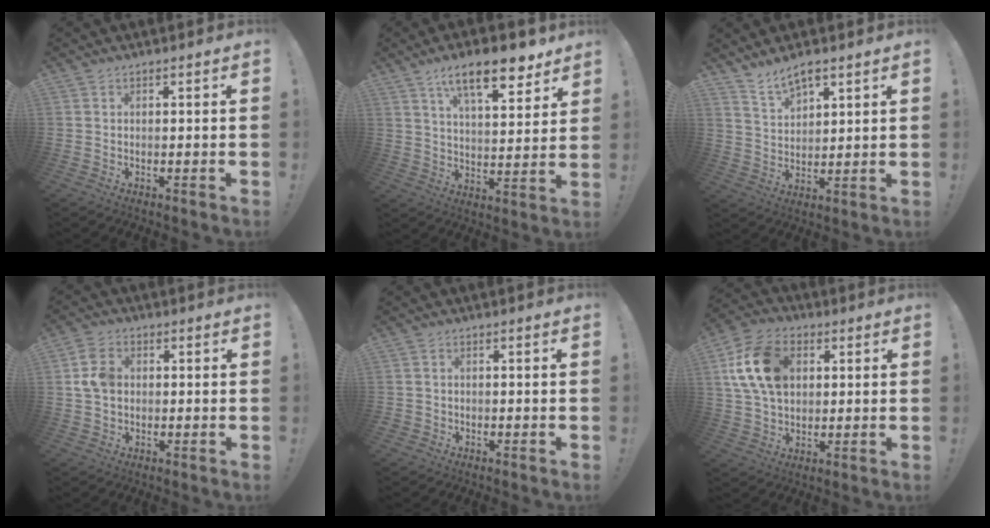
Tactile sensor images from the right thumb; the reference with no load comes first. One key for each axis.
{"total": 15.1, "fx": 9.4, "fy": 4.9, "fz": 10.7, "tx": -0.166, "ty": -0.046, "tz": 0.155}
{"total": 6.8, "fx": 5.4, "fy": 3.0, "fz": 2.8, "tx": -0.047, "ty": -0.031, "tz": 0.101}
{"total": 7.5, "fx": 0.7, "fy": 5.7, "fz": 4.7, "tx": -0.087, "ty": 0.010, "tz": 0.015}
{"total": 1.4, "fx": -0.5, "fy": 1.3, "fz": 0.3, "tx": -0.004, "ty": 0.002, "tz": -0.010}
{"total": 16.7, "fx": 4.3, "fy": 11.9, "fz": 11.0, "tx": -0.186, "ty": -0.003, "tz": 0.085}